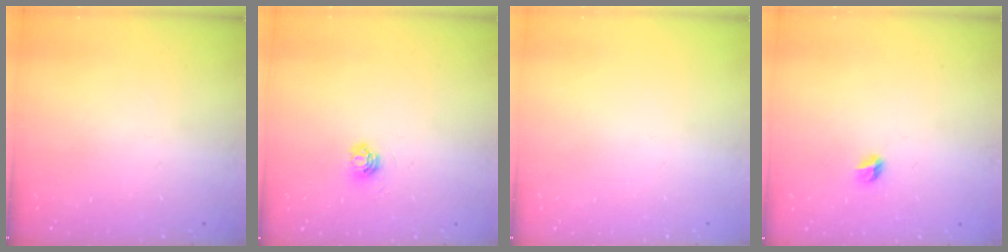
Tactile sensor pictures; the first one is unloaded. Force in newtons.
{"total": 5.0, "press": 4.9, "slide": 0.4}
{"total": 0.0}
{"total": 4.4, "press": 4.4, "slide": 0.5}